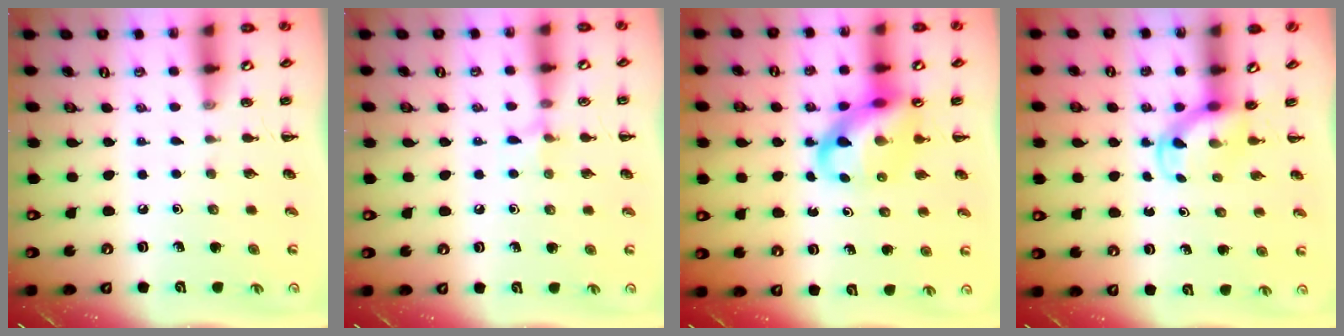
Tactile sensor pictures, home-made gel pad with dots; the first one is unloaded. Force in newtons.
{"total": 5.6, "press": 5.4, "slide": 1.5}
{"total": 12.0, "press": 11.5, "slide": 3.3}
{"total": 3.7, "press": 3.5, "slide": 1.3}